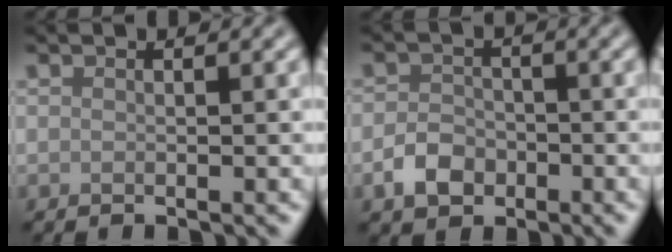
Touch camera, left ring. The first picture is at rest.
{"total": 2.8, "force": [-1.3, 2.1, 1.3], "torque": [-0.019, 0.004, -0.029]}